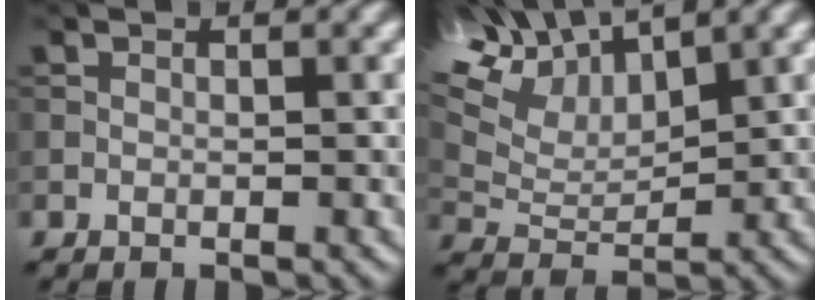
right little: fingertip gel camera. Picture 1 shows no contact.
{"total": 8.5, "force": [6.3, 3.1, 4.8], "torque": [-0.137, 0.033, 0.125]}